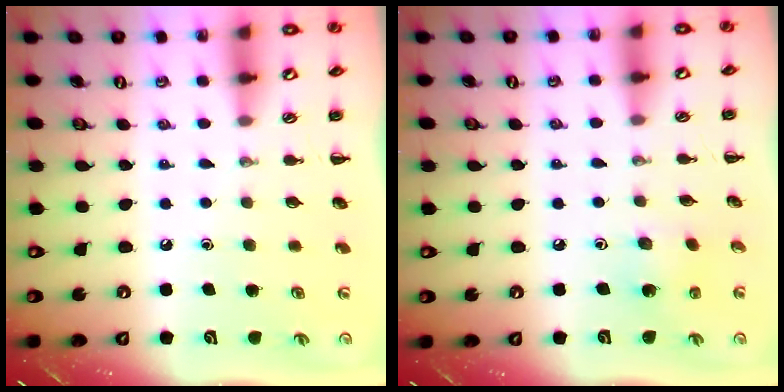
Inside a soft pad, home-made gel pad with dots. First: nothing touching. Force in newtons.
{"total": 3.3, "press": 3.1, "slide": 1.0}